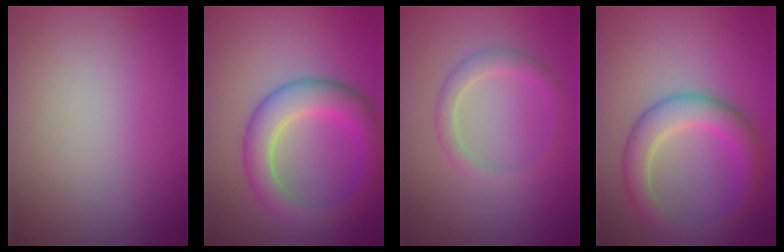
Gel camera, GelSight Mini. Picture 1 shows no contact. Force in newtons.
{"total": 5.2, "press": 5.2, "slide": 0.1}
{"total": 1.9, "press": 1.9, "slide": 0.2}
{"total": 4.5, "press": 4.5, "slide": 0.1}